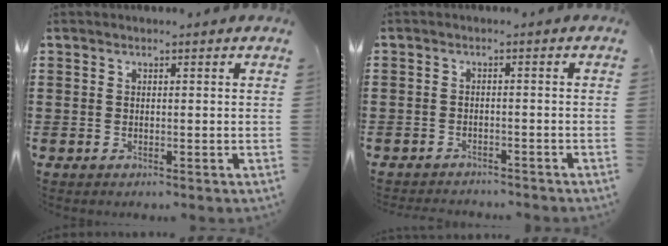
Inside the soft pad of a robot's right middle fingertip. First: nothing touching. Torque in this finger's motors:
{"motor_torque": [0.64, -0.40, 0.01, -0.14]}